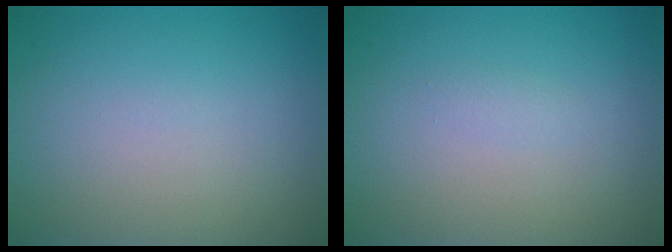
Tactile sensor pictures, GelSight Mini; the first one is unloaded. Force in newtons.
{"total": 0.6, "press": 0.6, "slide": 0.0}